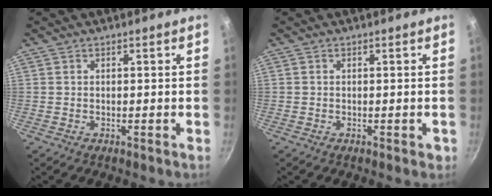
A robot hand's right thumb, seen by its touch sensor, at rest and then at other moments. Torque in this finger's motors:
{"motor_torque": [-0.18, 0.28, -0.23, 0.05, 0.02]}